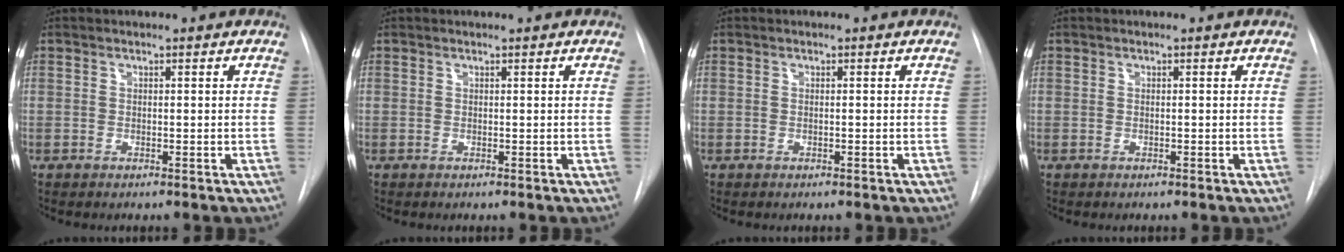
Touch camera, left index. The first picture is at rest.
{"total": 0.0}
{"total": 0.0}
{"total": 0.0}